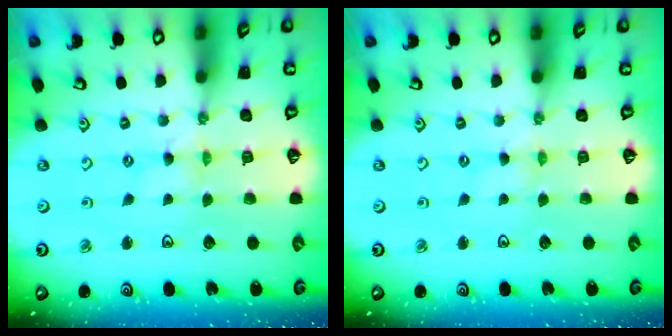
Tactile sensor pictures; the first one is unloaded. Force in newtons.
{"total": 0.0}